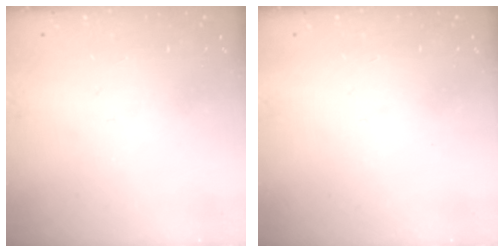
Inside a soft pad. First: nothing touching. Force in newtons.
{"total": 1.5, "press": 1.5, "slide": 0.1}